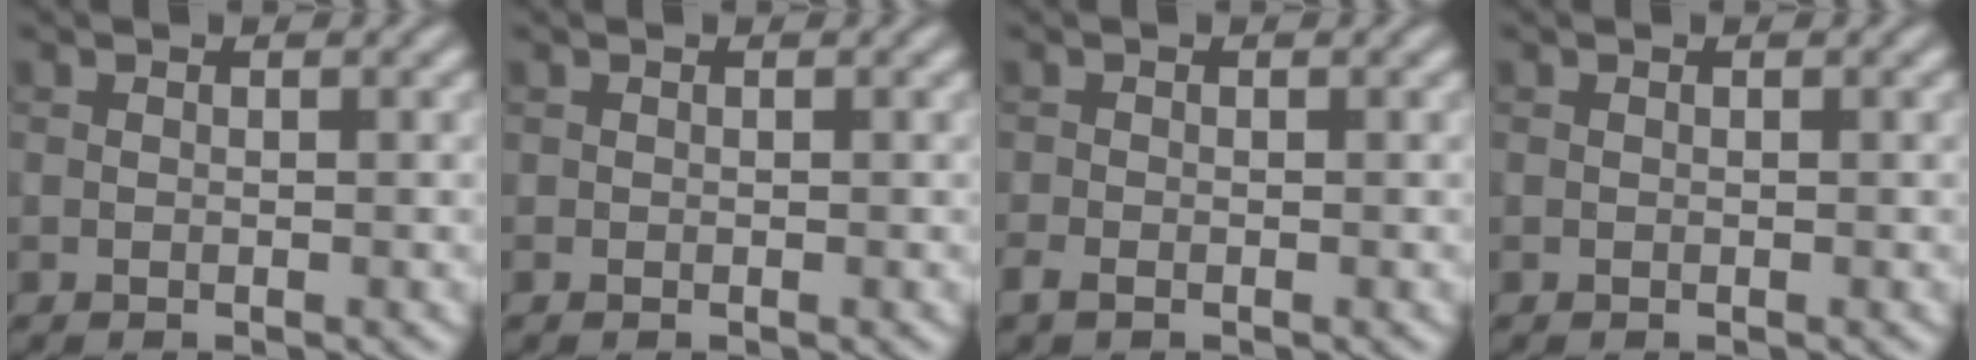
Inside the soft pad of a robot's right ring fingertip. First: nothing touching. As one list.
[{"total": 0.0}, {"total": 1.1, "force": [-0.7, 0.5, 0.6], "torque": [-0.014, -0.003, -0.016]}, {"total": 0.0}]